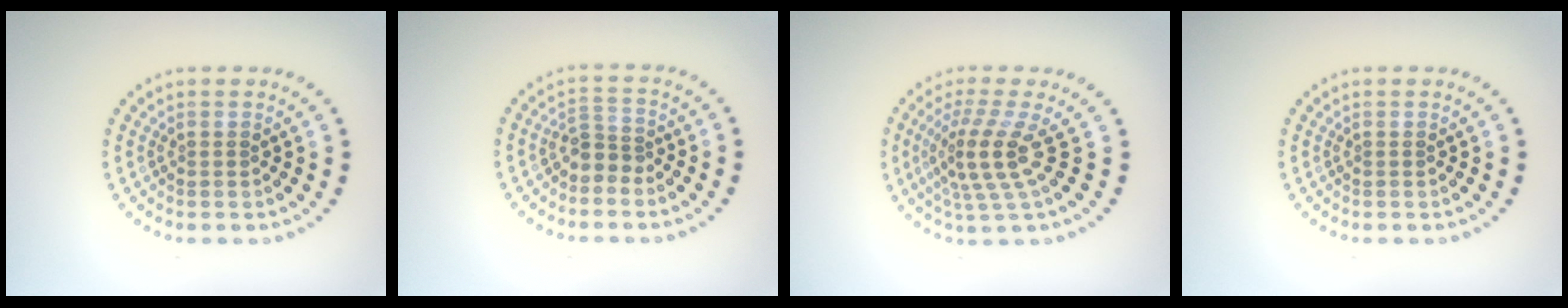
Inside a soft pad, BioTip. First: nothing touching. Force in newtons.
{"total": 2.1, "press": 1.6, "slide": 1.3}
{"total": 4.1, "press": 2.8, "slide": 3.0}
{"total": 0.0}